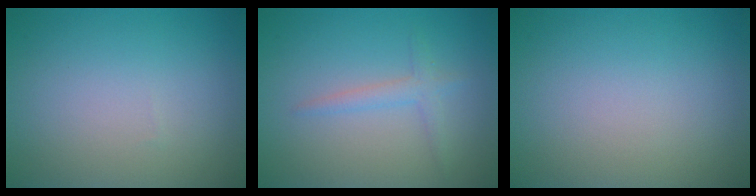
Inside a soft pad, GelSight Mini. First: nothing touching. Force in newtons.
{"total": 1.6, "press": 1.6, "slide": 0.1}
{"total": 0.0}